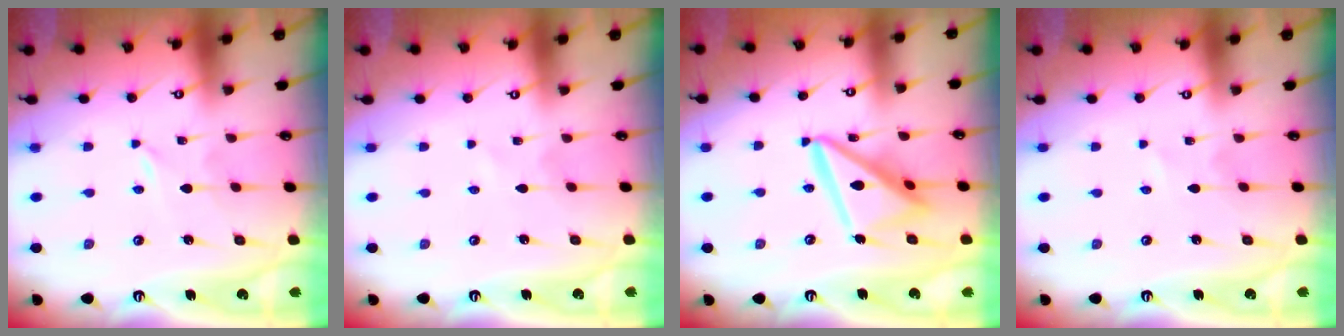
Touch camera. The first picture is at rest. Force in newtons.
{"total": 0.0}
{"total": 14.6, "press": 14.6, "slide": 1.6}
{"total": 0.0}